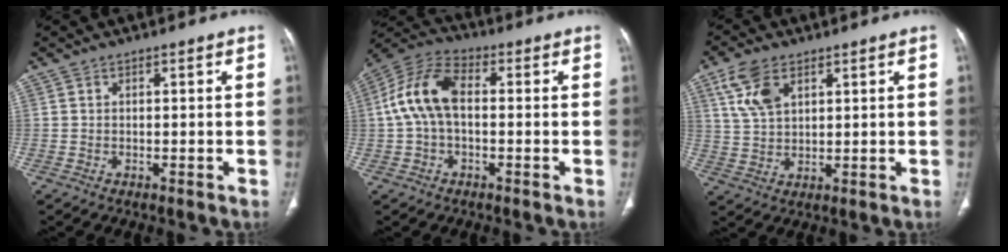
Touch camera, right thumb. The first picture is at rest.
{"total": 11.4, "force": [0.4, 6.7, 9.2], "torque": [-0.186, 0.033, 0.000]}
{"total": 8.3, "force": [4.0, 4.6, 5.6], "torque": [-0.107, -0.006, 0.086]}